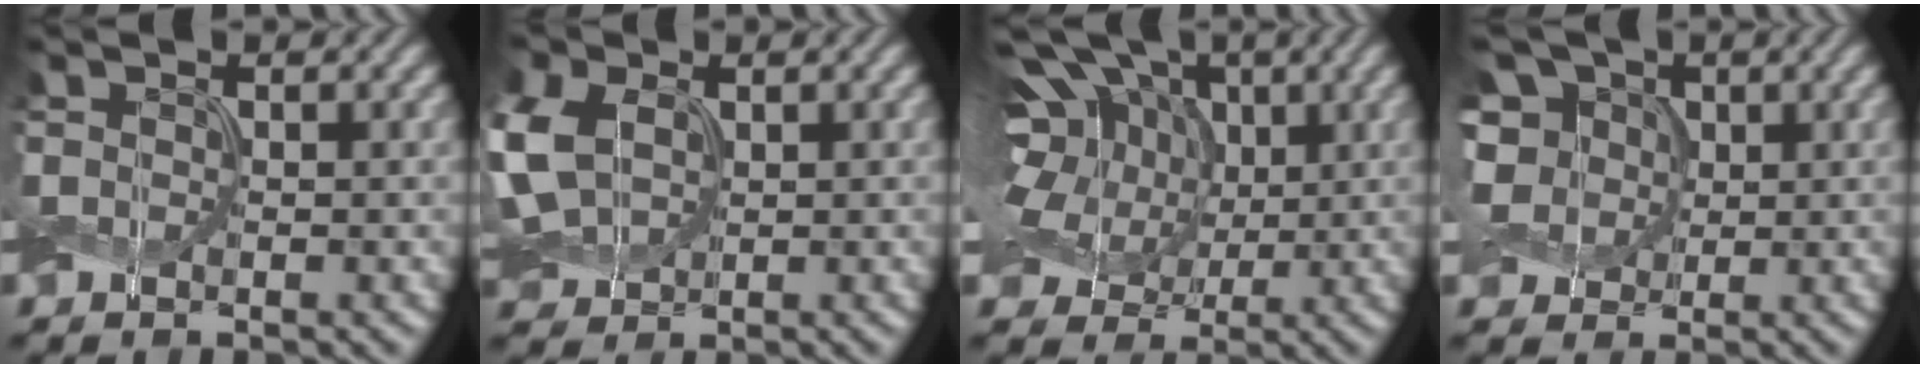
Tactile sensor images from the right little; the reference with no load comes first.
{"total": 7.9, "force": [1.2, 5.7, 5.3], "torque": [-0.152, 0.010, 0.021]}
{"total": 12.7, "force": [4.0, 9.2, 7.8], "torque": [-0.156, 0.032, 0.042]}
{"total": 6.9, "force": [1.5, 5.8, 3.5], "torque": [-0.091, 0.030, 0.011]}